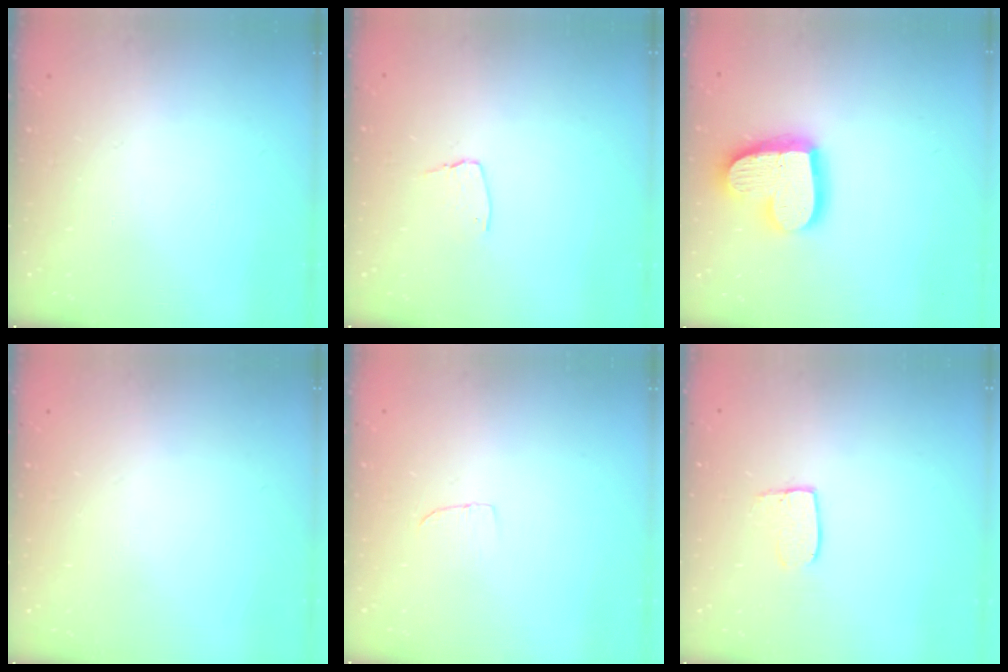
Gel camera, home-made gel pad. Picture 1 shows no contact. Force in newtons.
{"total": 5.4, "press": 5.3, "slide": 0.5}
{"total": 18.9, "press": 18.8, "slide": 1.7}
{"total": 0.0}
{"total": 4.2, "press": 4.2, "slide": 0.4}
{"total": 5.2, "press": 5.2, "slide": 0.3}